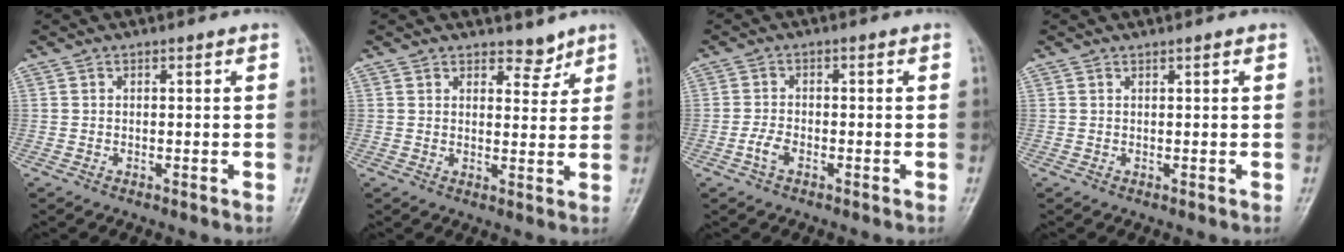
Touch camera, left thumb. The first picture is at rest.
{"total": 3.5, "force": [2.9, 1.8, 0.8], "torque": [0.012, -0.022, 0.042]}
{"total": 2.6, "force": [-1.4, 1.3, 1.7], "torque": [-0.040, 0.009, -0.031]}
{"total": 0.0}